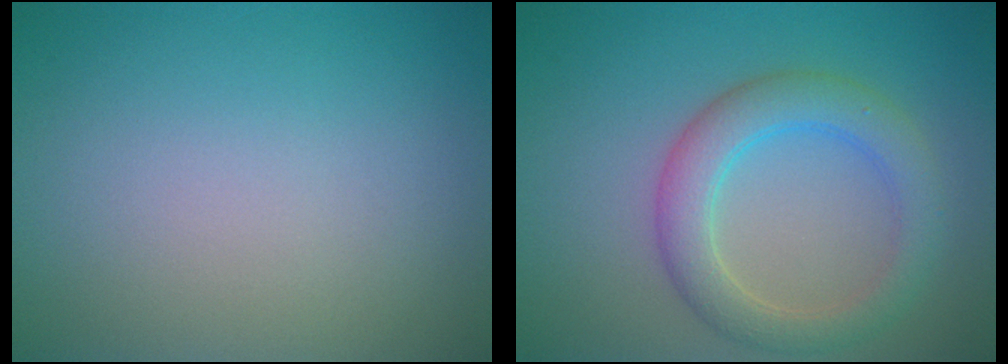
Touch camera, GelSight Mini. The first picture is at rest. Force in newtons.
{"total": 4.4, "press": 4.4, "slide": 0.1}